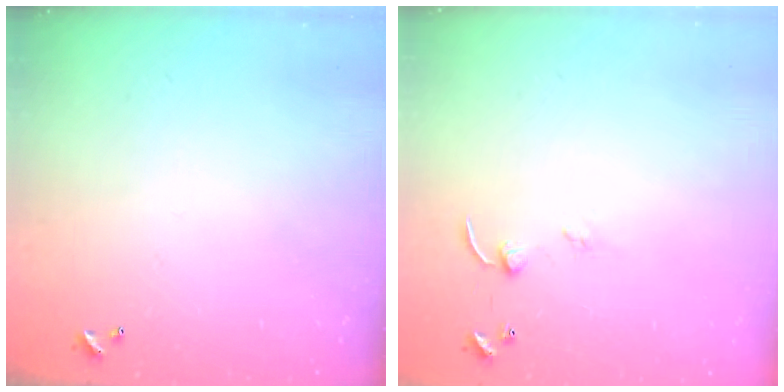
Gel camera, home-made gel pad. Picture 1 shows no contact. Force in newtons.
{"total": 5.4, "press": 5.4, "slide": 0.5}